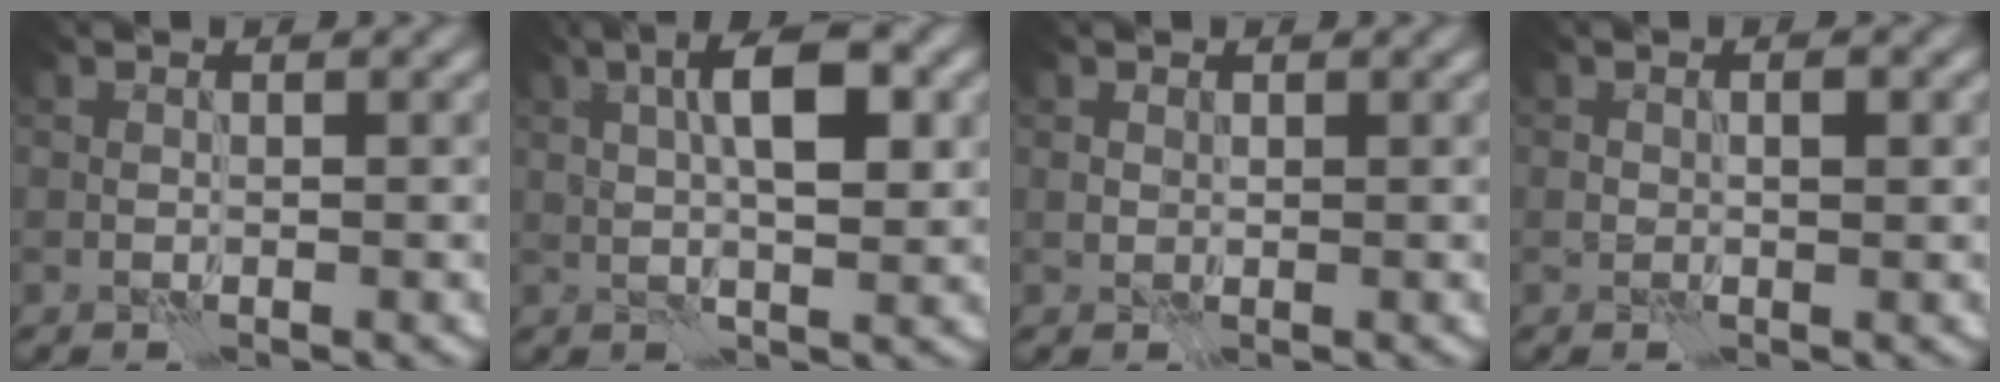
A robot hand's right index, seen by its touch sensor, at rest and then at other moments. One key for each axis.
{"total": 6.2, "fx": 1.5, "fy": 2.0, "fz": 5.6, "tx": -0.091, "ty": 0.010, "tz": 0.024}
{"total": 0.9, "fx": 0.3, "fy": 0.8, "fz": 0.3, "tx": -0.008, "ty": 0.000, "tz": 0.007}
{"total": 1.6, "fx": 0.0, "fy": 0.7, "fz": 1.4, "tx": -0.024, "ty": 0.001, "tz": 0.001}